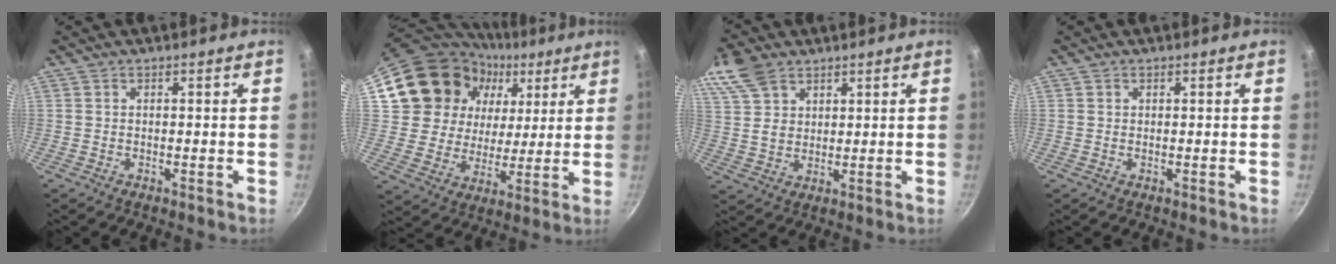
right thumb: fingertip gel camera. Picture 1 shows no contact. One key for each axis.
{"total": 20.8, "fx": 10.1, "fy": 15.7, "fz": 9.1, "tx": -0.151, "ty": -0.013, "tz": 0.184}
{"total": 10.0, "fx": 5.9, "fy": 6.5, "fz": 4.8, "tx": -0.079, "ty": -0.010, "tz": 0.117}
{"total": 0.6, "fx": 0.3, "fy": 0.5, "fz": 0.2, "tx": -0.002, "ty": 0.003, "tz": 0.004}